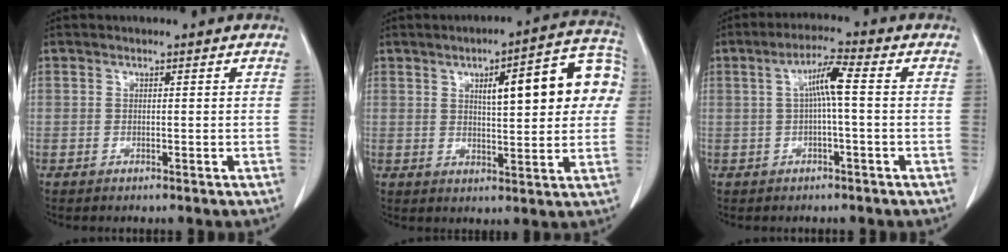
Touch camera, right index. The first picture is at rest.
{"total": 14.1, "force": [3.3, 3.4, 13.3], "torque": [-0.169, 0.036, 0.041]}
{"total": 5.1, "force": [0.4, 0.3, 5.0], "torque": [-0.093, 0.020, 0.007]}